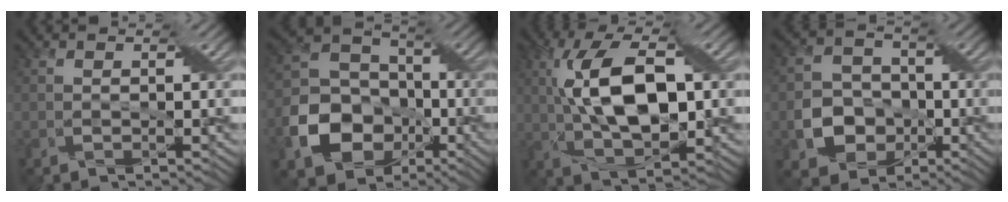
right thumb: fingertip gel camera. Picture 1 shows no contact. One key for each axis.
{"total": 12.6, "fx": -4.9, "fy": 10.0, "fz": 5.9, "tx": -0.148, "ty": -0.027, "tz": -0.099}
{"total": 12.2, "fx": 1.2, "fy": 5.8, "fz": 10.7, "tx": -0.207, "ty": 0.013, "tz": 0.022}
{"total": 7.1, "fx": -2.3, "fy": 6.2, "fz": 2.5, "tx": -0.060, "ty": -0.012, "tz": -0.051}